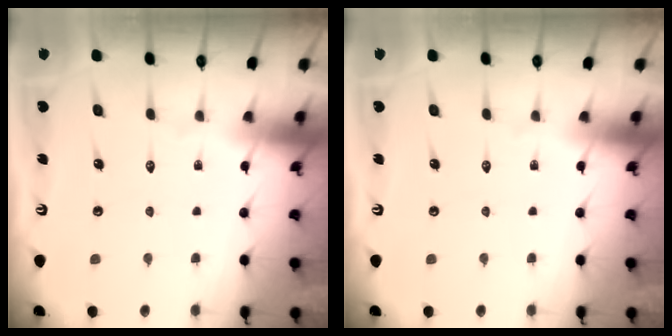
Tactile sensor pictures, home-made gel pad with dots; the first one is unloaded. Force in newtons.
{"total": 0.0}